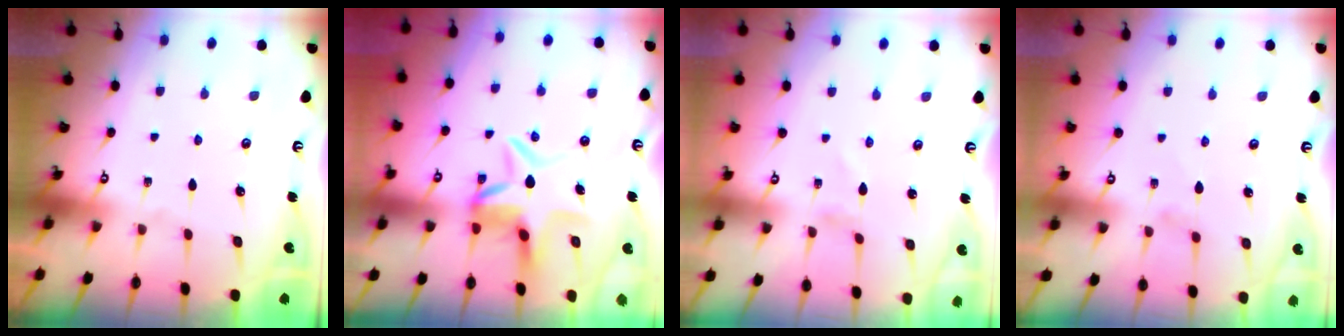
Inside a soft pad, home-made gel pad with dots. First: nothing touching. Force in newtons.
{"total": 7.4, "press": 7.3, "slide": 0.8}
{"total": 1.0, "press": 1.0, "slide": 0.1}
{"total": 0.5, "press": 0.4, "slide": 0.2}